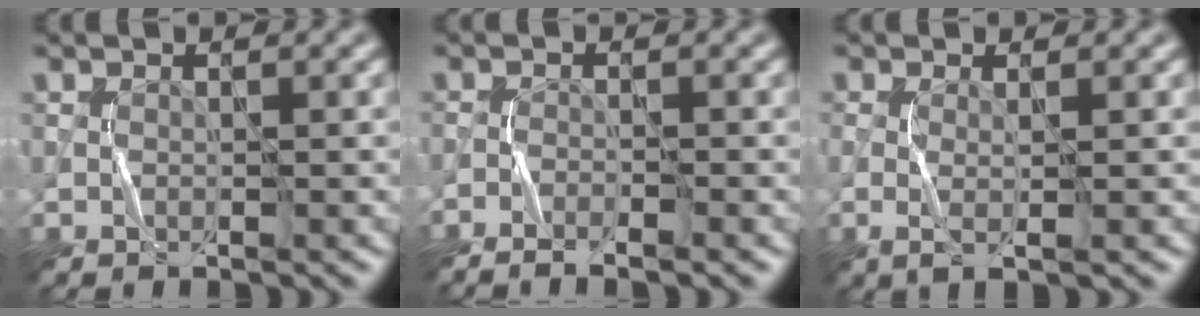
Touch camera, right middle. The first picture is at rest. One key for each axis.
{"total": 3.4, "fx": -2.8, "fy": 0.3, "fz": 1.9, "tx": -0.047, "ty": -0.007, "tz": -0.053}
{"total": 1.8, "fx": -0.1, "fy": 0.3, "fz": 1.7, "tx": -0.039, "ty": -0.002, "tz": -0.003}